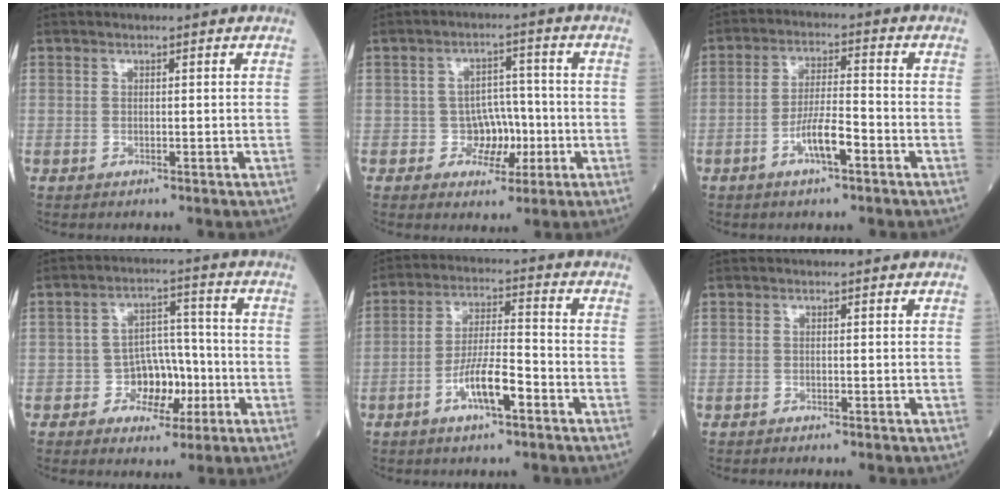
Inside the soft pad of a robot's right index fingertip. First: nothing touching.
{"total": 5.0, "force": [-1.3, 4.2, 2.4], "torque": [-0.023, 0.015, -0.017]}
{"total": 6.0, "force": [-2.9, 1.0, 5.2], "torque": [-0.103, 0.005, -0.050]}
{"total": 6.6, "force": [-2.1, 4.7, 4.2], "torque": [-0.060, 0.019, -0.031]}
{"total": 7.6, "force": [-3.6, 1.4, 6.5], "torque": [-0.128, 0.005, -0.065]}
{"total": 0.8, "force": [-0.7, 0.0, 0.5], "torque": [-0.009, 0.000, -0.008]}